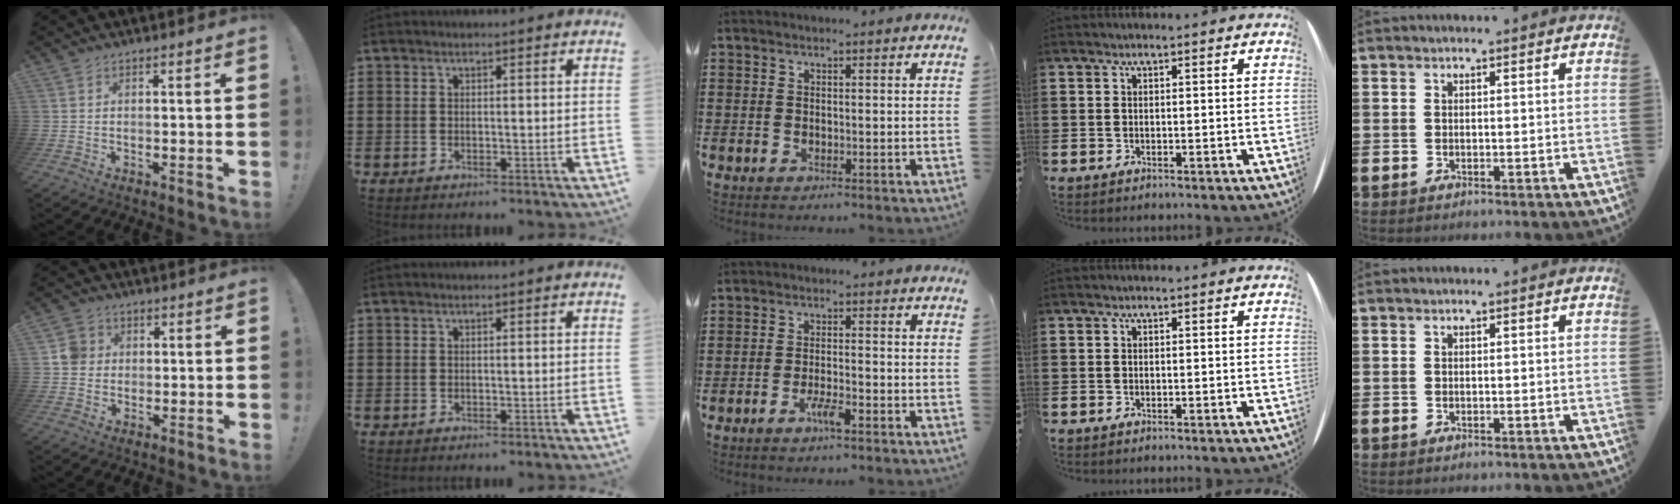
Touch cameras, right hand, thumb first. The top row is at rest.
{"thumb": {"total": 2.9, "force": [0.3, 2.7, 1.0], "torque": [-0.004, 0.003, 0.004]}, "middle": {"total": 2.4, "force": [-1.4, 0.3, 1.8], "torque": [-0.039, -0.003, -0.028]}}